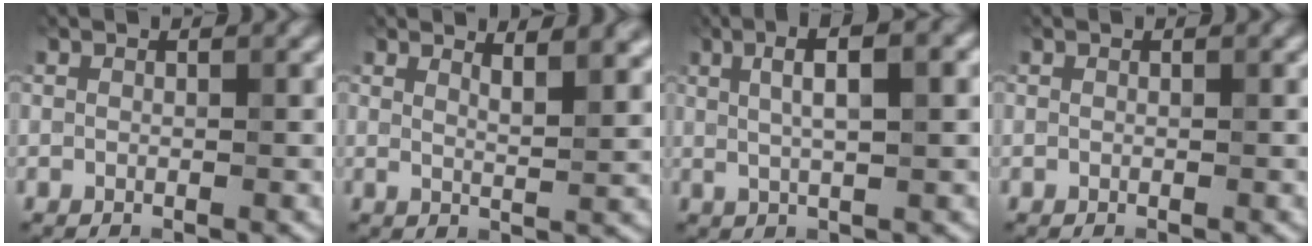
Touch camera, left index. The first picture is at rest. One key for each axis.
{"total": 3.7, "fx": 2.4, "fy": 1.2, "fz": 2.6, "tx": -0.019, "ty": 0.013, "tz": 0.032}
{"total": 5.1, "fx": 1.2, "fy": 1.2, "fz": 4.8, "tx": -0.076, "ty": 0.015, "tz": 0.021}
{"total": 0.0}